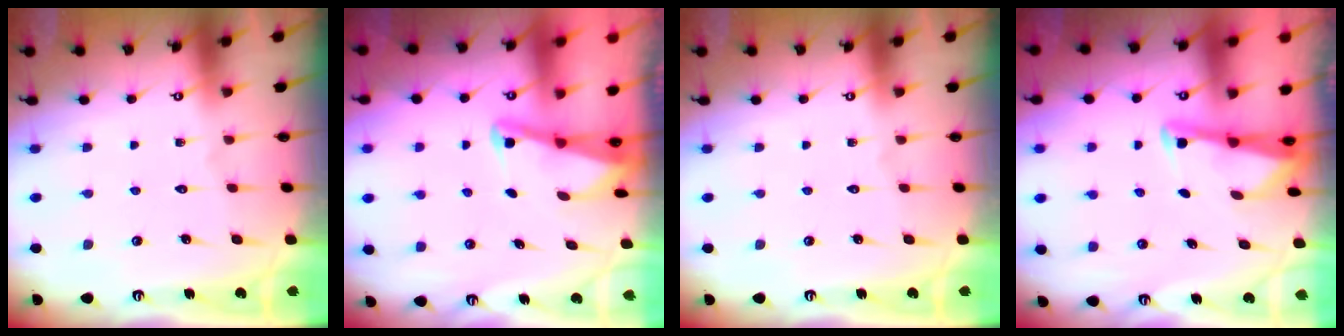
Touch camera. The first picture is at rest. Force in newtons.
{"total": 2.0, "press": 2.0, "slide": 0.4}
{"total": 0.0}
{"total": 2.9, "press": 2.9, "slide": 0.2}